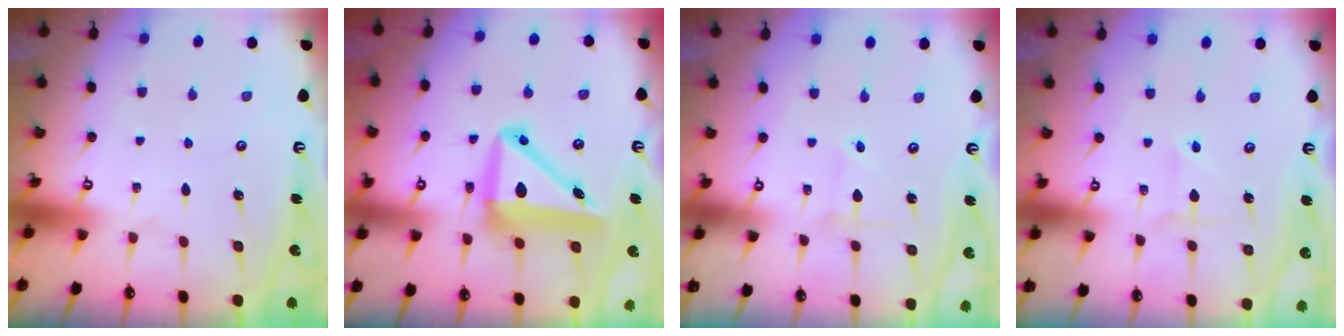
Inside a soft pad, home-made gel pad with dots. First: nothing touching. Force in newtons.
{"total": 12.2, "press": 11.9, "slide": 2.4}
{"total": 1.0, "press": 1.0, "slide": 0.1}
{"total": 2.6, "press": 2.6, "slide": 0.3}